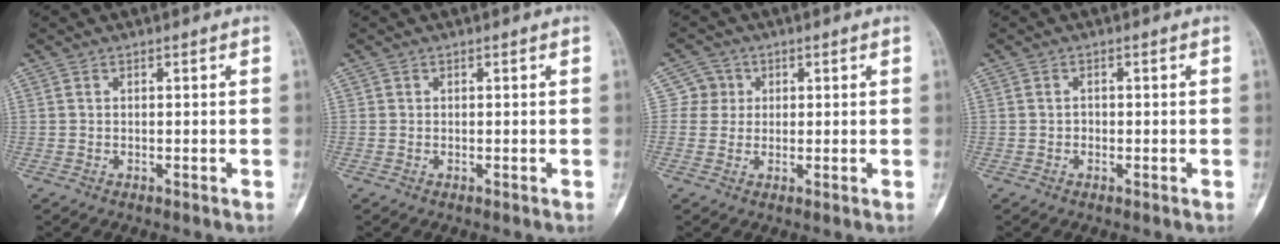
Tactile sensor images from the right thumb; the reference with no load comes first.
{"total": 0.0}
{"total": 3.6, "force": [0.8, 3.5, 0.1], "torque": [0.025, 0.004, 0.005]}
{"total": 0.8, "force": [-0.2, 0.7, 0.3], "torque": [0.002, 0.004, -0.005]}